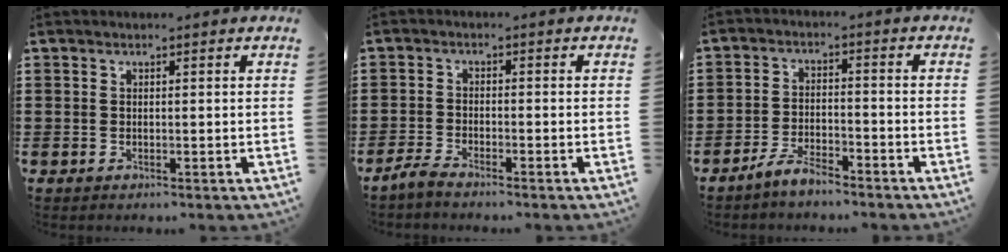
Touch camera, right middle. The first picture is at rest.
{"total": 2.5, "force": [-2.3, 0.3, 0.9], "torque": [-0.031, 0.003, -0.052]}
{"total": 4.6, "force": [-4.3, 1.0, 1.4], "torque": [-0.030, 0.009, -0.087]}